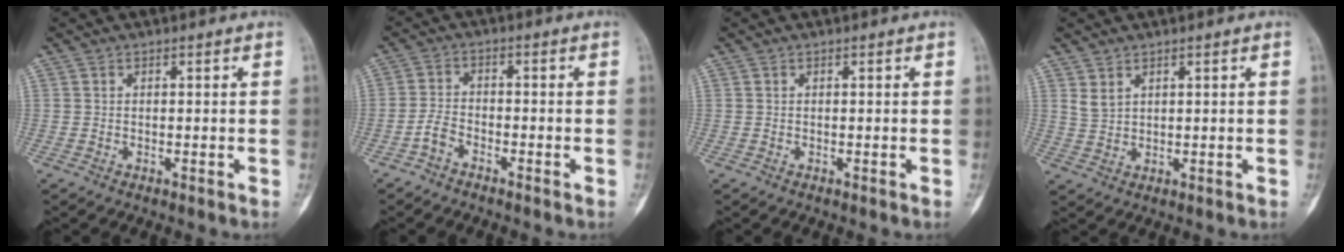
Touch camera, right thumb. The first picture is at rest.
{"total": 3.0, "force": [-2.2, 1.5, 1.5], "torque": [-0.028, 0.018, -0.044]}
{"total": 0.0}
{"total": 2.4, "force": [1.7, 1.2, 1.3], "torque": [-0.023, -0.008, 0.042]}